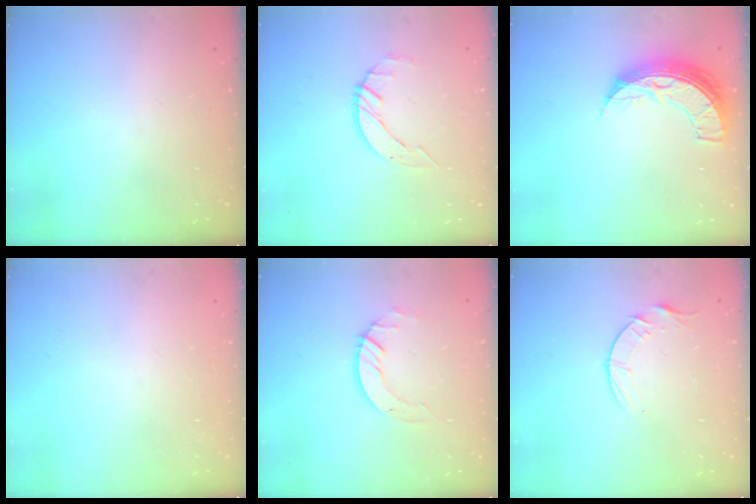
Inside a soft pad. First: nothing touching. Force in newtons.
{"total": 2.4, "press": 2.4, "slide": 0.1}
{"total": 10.8, "press": 10.7, "slide": 0.8}
{"total": 0.0}
{"total": 5.1, "press": 5.1, "slide": 0.4}
{"total": 6.1, "press": 6.1, "slide": 0.8}